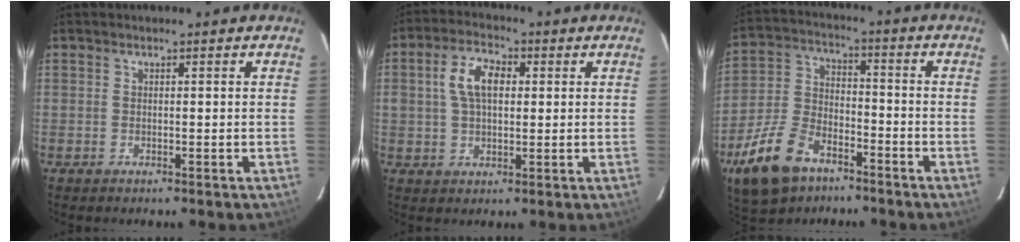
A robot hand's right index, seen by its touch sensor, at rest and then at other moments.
{"total": 7.6, "force": [1.5, 4.5, 5.9], "torque": [-0.112, 0.019, 0.029]}
{"total": 14.9, "force": [-9.4, 8.0, 8.4], "torque": [-0.195, 0.001, -0.168]}